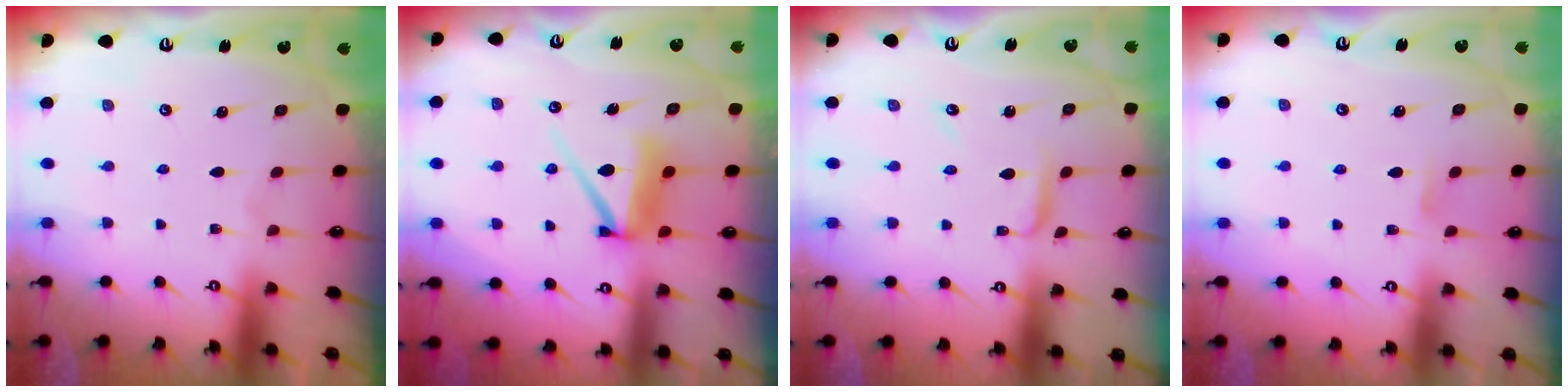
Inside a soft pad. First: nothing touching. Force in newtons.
{"total": 8.8, "press": 8.7, "slide": 0.9}
{"total": 4.0, "press": 4.0, "slide": 0.2}
{"total": 3.9, "press": 3.8, "slide": 0.4}